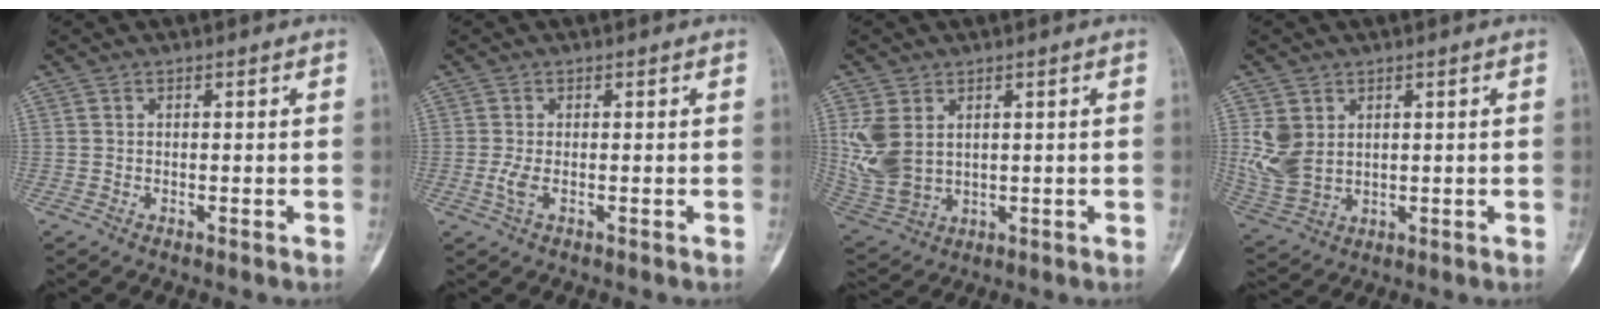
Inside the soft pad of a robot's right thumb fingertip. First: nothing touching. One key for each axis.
{"total": 2.1, "fx": -0.5, "fy": 0.7, "fz": 1.9, "tx": -0.055, "ty": -0.008, "tz": -0.010}
{"total": 9.9, "fx": 2.3, "fy": 6.9, "fz": 6.7, "tx": -0.146, "ty": -0.010, "tz": 0.065}
{"total": 7.9, "fx": 2.1, "fy": 5.9, "fz": 4.9, "tx": -0.097, "ty": -0.009, "tz": 0.059}